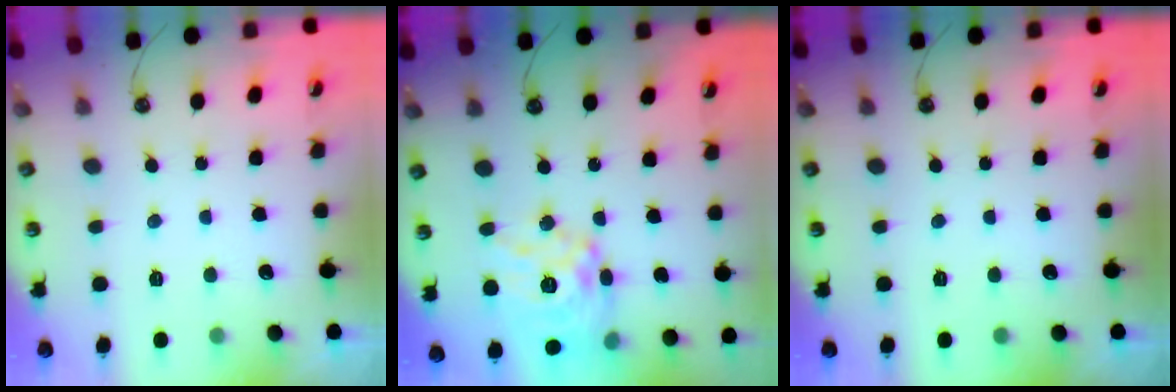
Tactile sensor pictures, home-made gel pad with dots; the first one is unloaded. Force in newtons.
{"total": 15.6, "press": 15.5, "slide": 1.4}
{"total": 0.0}